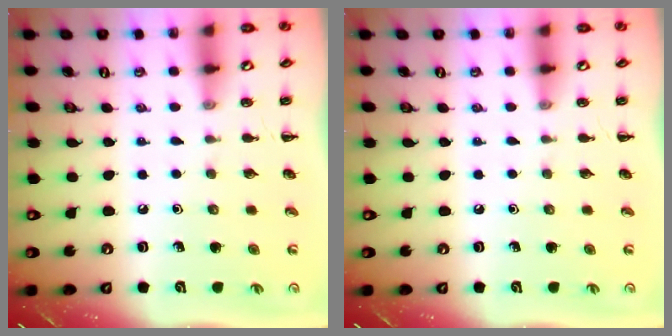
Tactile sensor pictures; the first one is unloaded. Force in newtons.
{"total": 0.0}